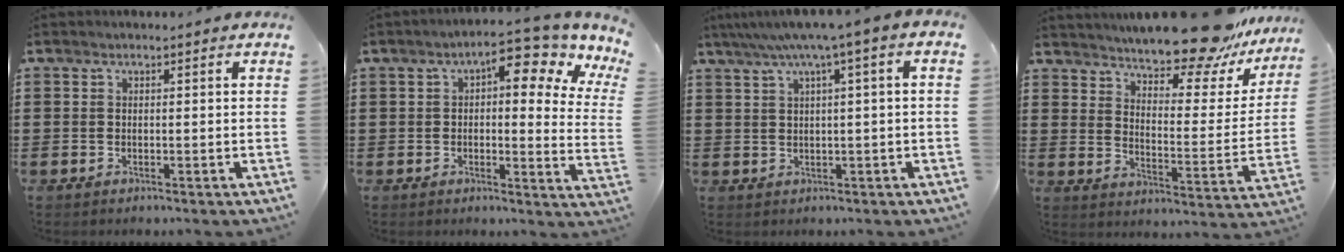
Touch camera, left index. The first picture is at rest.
{"total": 8.0, "force": [4.6, 1.8, 6.3], "torque": [-0.097, -0.025, 0.066]}
{"total": 4.6, "force": [1.2, -0.3, 4.4], "torque": [-0.086, -0.008, 0.015]}
{"total": 12.6, "force": [11.5, 1.2, 5.0], "torque": [-0.081, -0.085, 0.195]}